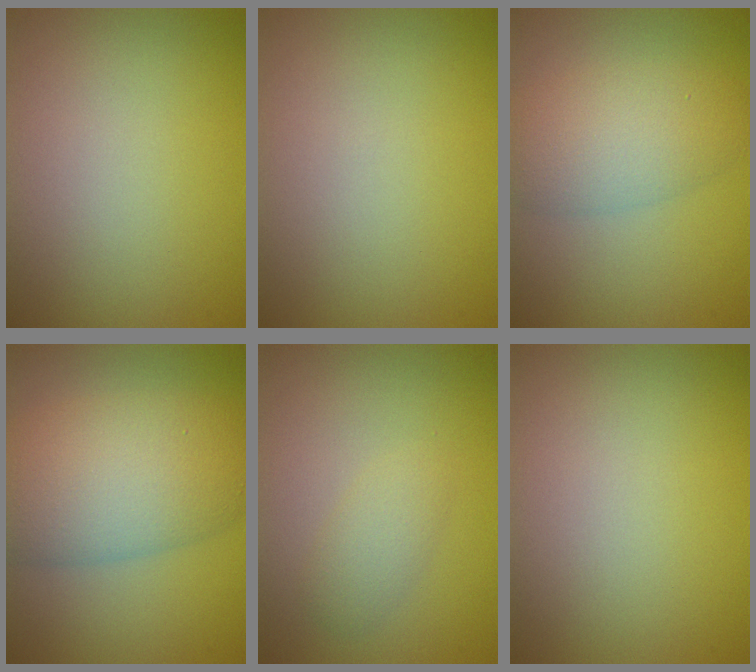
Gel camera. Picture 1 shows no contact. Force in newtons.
{"total": 0.0}
{"total": 4.8, "press": 4.8, "slide": 0.2}
{"total": 8.5, "press": 8.5, "slide": 0.5}
{"total": 1.8, "press": 1.8, "slide": 0.2}
{"total": 0.0}